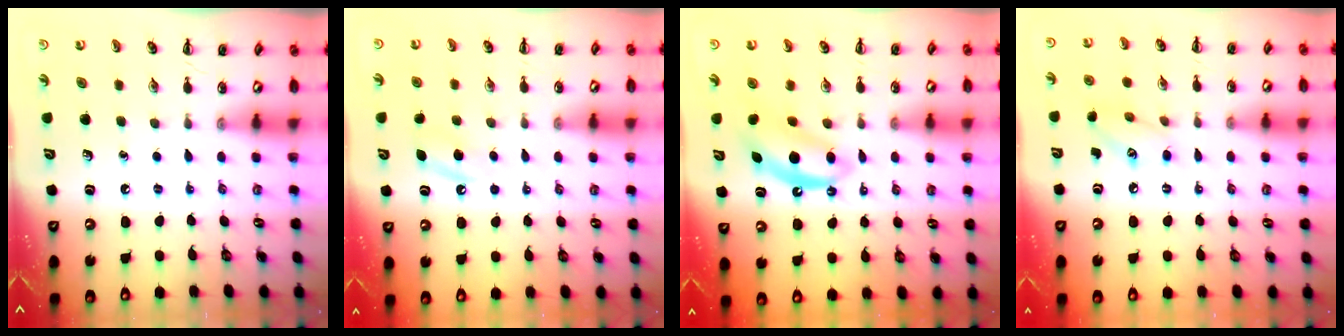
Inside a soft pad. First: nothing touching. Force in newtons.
{"total": 6.1, "press": 6.0, "slide": 1.5}
{"total": 6.8, "press": 6.7, "slide": 1.1}
{"total": 8.2, "press": 8.2, "slide": 0.7}